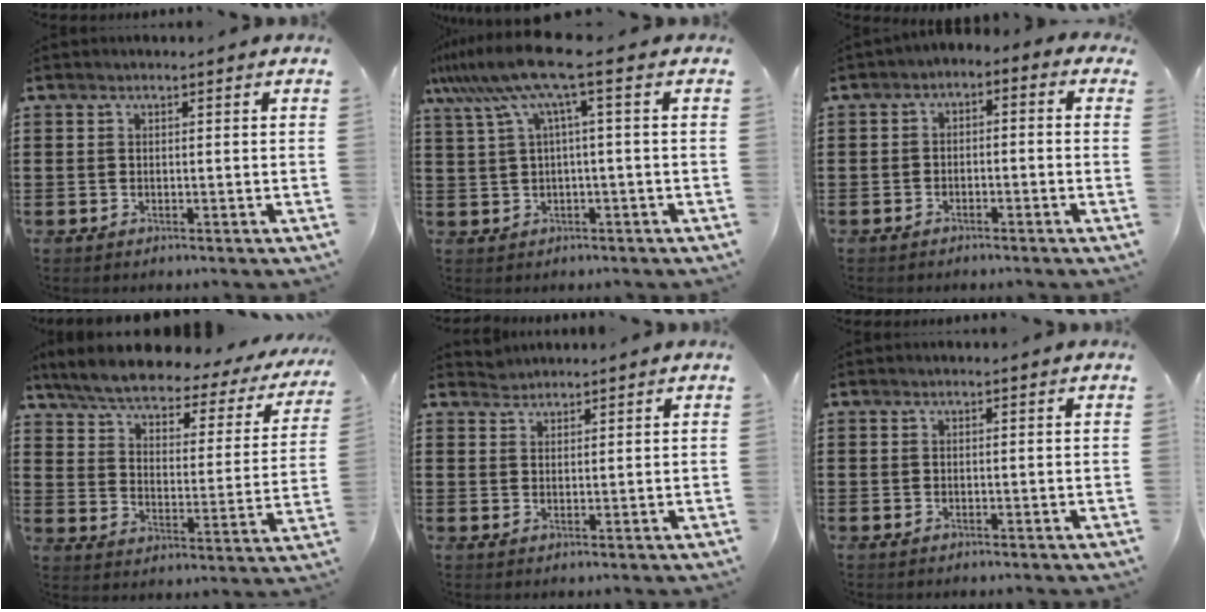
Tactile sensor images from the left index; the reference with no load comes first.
{"total": 8.9, "force": [3.5, -0.2, 8.2], "torque": [-0.182, -0.025, 0.056]}
{"total": 3.1, "force": [-3.0, 0.6, 0.2], "torque": [-0.016, 0.000, -0.068]}
{"total": 5.5, "force": [4.9, 1.1, 2.3], "torque": [-0.071, -0.030, 0.080]}
{"total": 1.5, "force": [1.5, 0.3, -0.3], "torque": [0.001, 0.001, 0.031]}
{"total": 0.0}